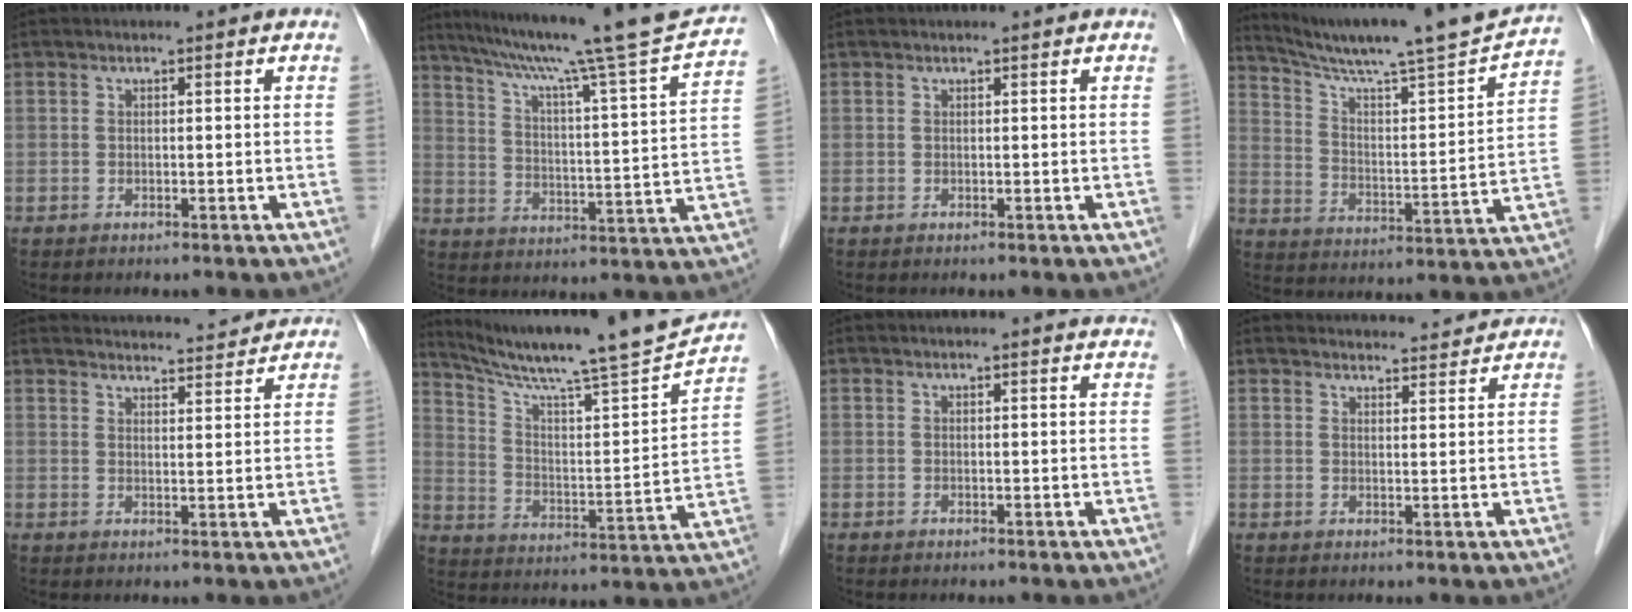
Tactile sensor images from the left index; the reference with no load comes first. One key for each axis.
{"total": 23.1, "fx": 19.6, "fy": -2.3, "fz": 12.0, "tx": -0.198, "ty": -0.033, "tz": 0.268}
{"total": 0.7, "fx": 0.7, "fy": 0.0, "fz": 0.3, "tx": -0.006, "ty": 0.006, "tz": 0.011}
{"total": 19.5, "fx": 17.8, "fy": -1.0, "fz": 7.7, "tx": -0.133, "ty": -0.033, "tz": 0.267}
{"total": 12.8, "fx": 12.4, "fy": 1.3, "fz": 2.6, "tx": -0.027, "ty": 0.015, "tz": 0.158}
{"total": 21.1, "fx": 19.1, "fy": -0.9, "fz": 9.0, "tx": -0.154, "ty": -0.040, "tz": 0.283}
{"total": 6.6, "fx": 6.3, "fy": 0.4, "fz": 1.8, "tx": -0.016, "ty": 0.010, "tz": 0.052}
{"total": 10.3, "fx": 10.1, "fy": 1.3, "fz": 1.5, "tx": -0.008, "ty": 0.017, "tz": 0.121}